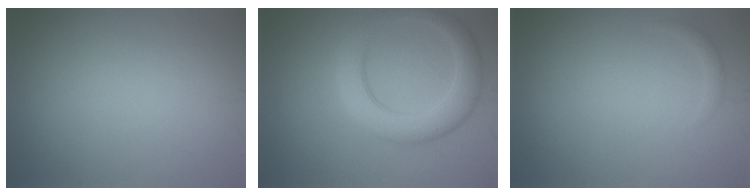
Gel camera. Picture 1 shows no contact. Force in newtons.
{"total": 5.2, "press": 5.2, "slide": 0.3}
{"total": 0.6, "press": 0.6, "slide": 0.0}